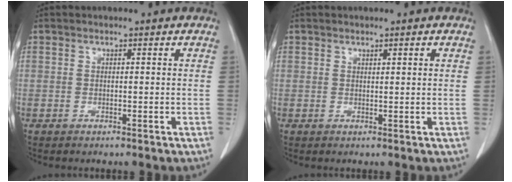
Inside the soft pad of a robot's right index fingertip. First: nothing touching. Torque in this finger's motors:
{"motor_torque": [-0.22, 0.02, 0.00, -0.01]}